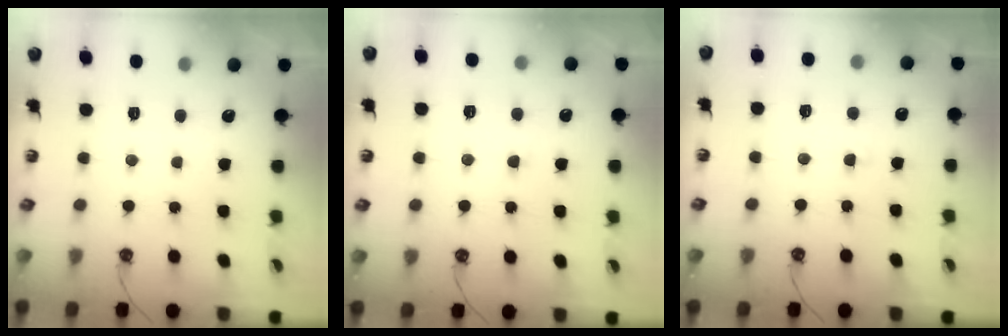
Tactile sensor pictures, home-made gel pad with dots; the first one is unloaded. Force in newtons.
{"total": 0.9, "press": 0.7, "slide": 0.5}
{"total": 1.5, "press": 1.4, "slide": 0.6}